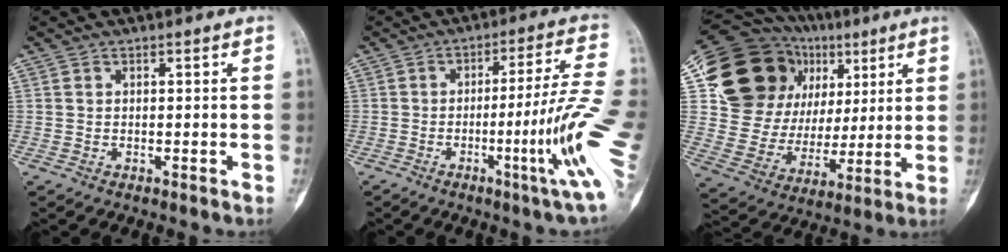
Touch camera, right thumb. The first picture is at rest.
{"total": 16.4, "force": [-4.6, -0.7, 15.7], "torque": [-0.225, 0.009, -0.071]}
{"total": 25.5, "force": [9.4, 19.5, 13.5], "torque": [-0.180, 0.027, 0.181]}